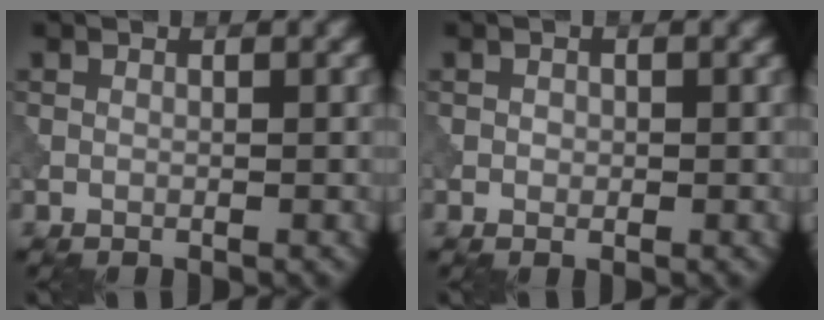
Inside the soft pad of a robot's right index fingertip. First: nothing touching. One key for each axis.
{"total": 0.6, "fx": 0.0, "fy": 0.5, "fz": 0.3, "tx": -0.003, "ty": -0.002, "tz": -0.002}